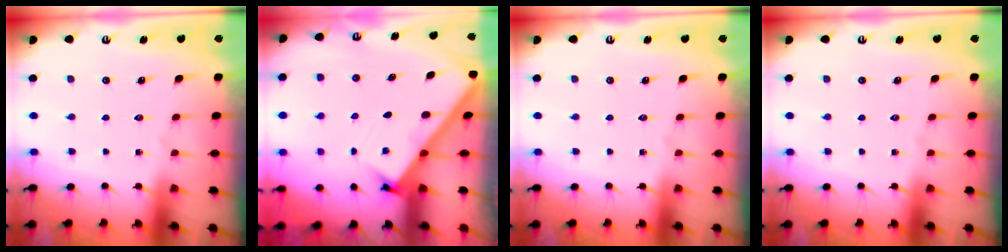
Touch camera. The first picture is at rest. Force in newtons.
{"total": 2.7, "press": 2.7, "slide": 0.3}
{"total": 0.0}
{"total": 0.0}